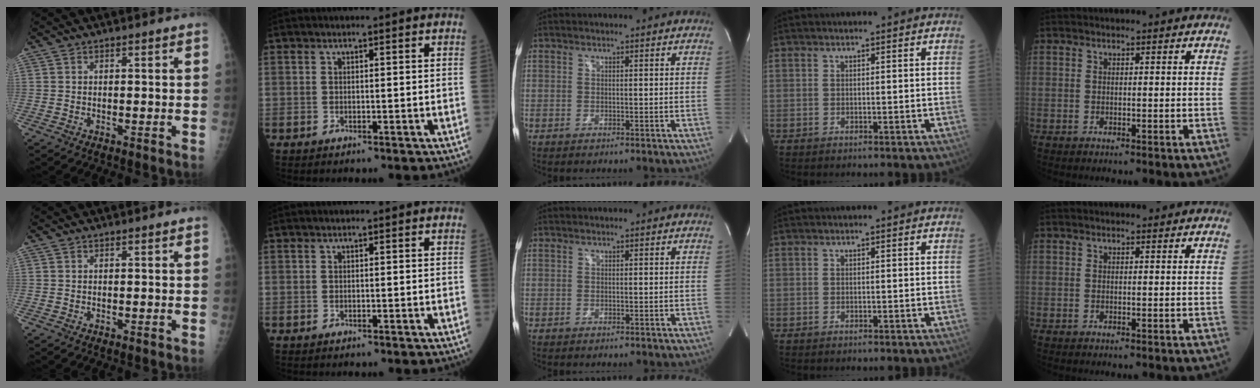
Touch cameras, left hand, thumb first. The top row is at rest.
{}